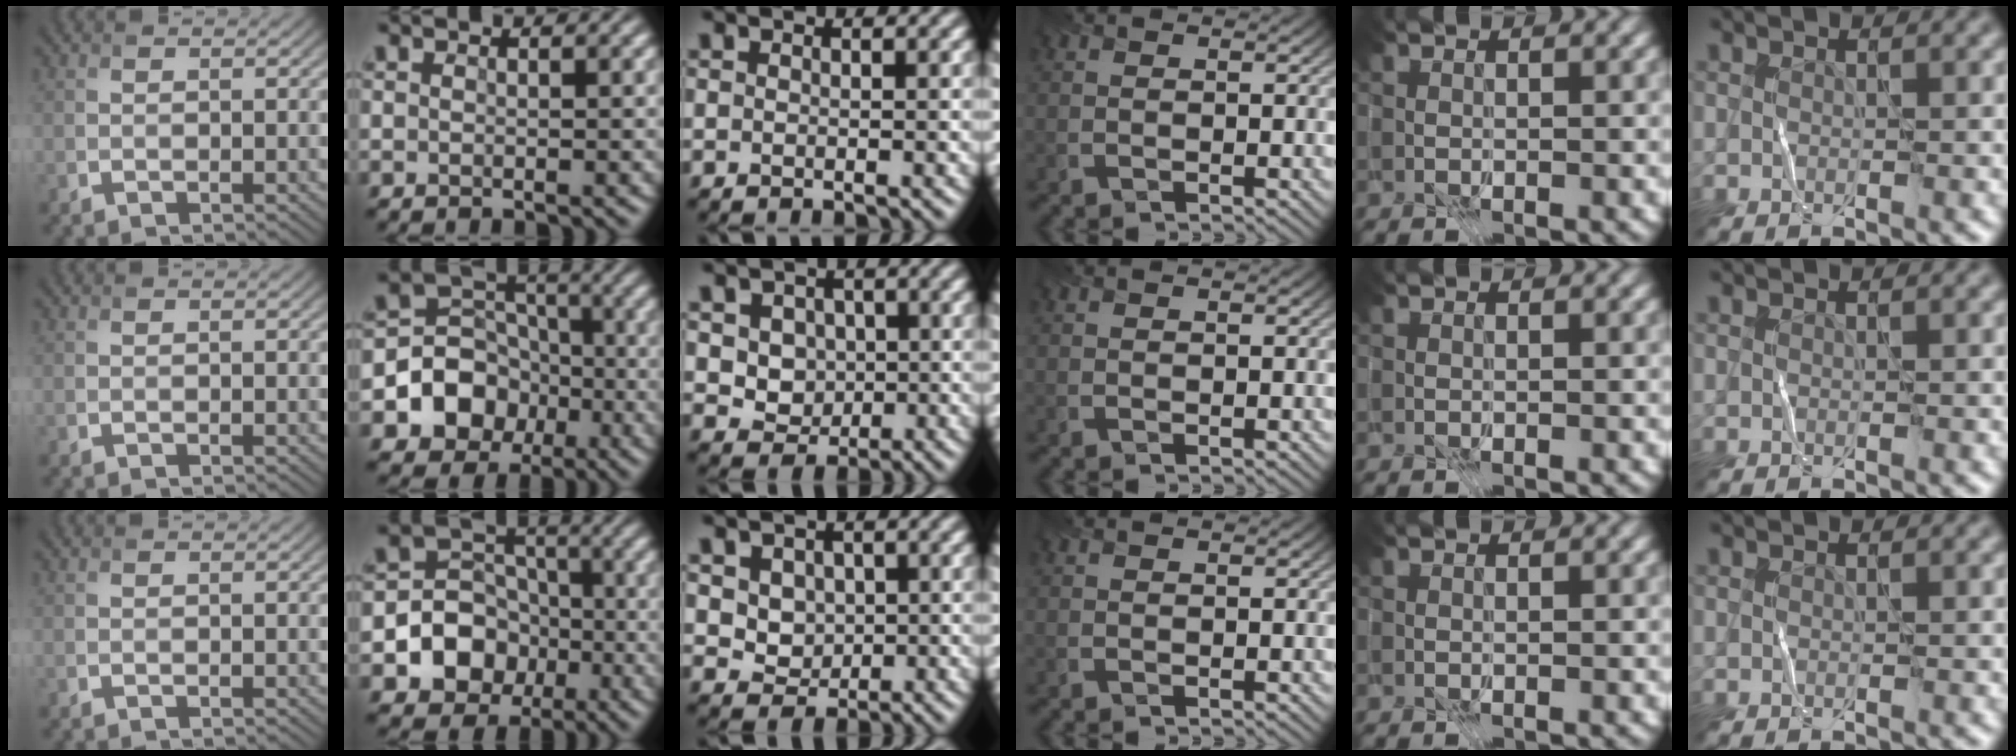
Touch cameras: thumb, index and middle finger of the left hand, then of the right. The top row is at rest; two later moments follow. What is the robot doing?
{"motion": "fold", "object": "file"}